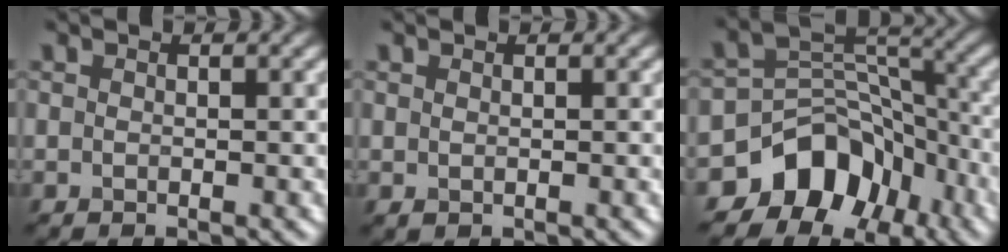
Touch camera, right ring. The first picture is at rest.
{"total": 0.0}
{"total": 8.4, "force": [-5.4, 5.9, 2.7], "torque": [-0.020, 0.015, -0.095]}